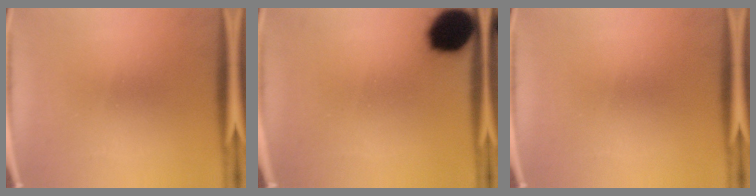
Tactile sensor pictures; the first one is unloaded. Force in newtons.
{"total": 13.7}
{"total": 0.0}